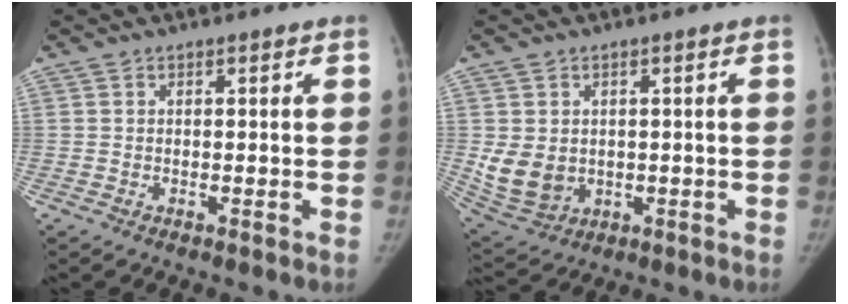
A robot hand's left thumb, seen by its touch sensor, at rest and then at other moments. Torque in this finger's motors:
{"motor_torque": [-0.03, 0.19, 0.19, -0.21, 0.05]}